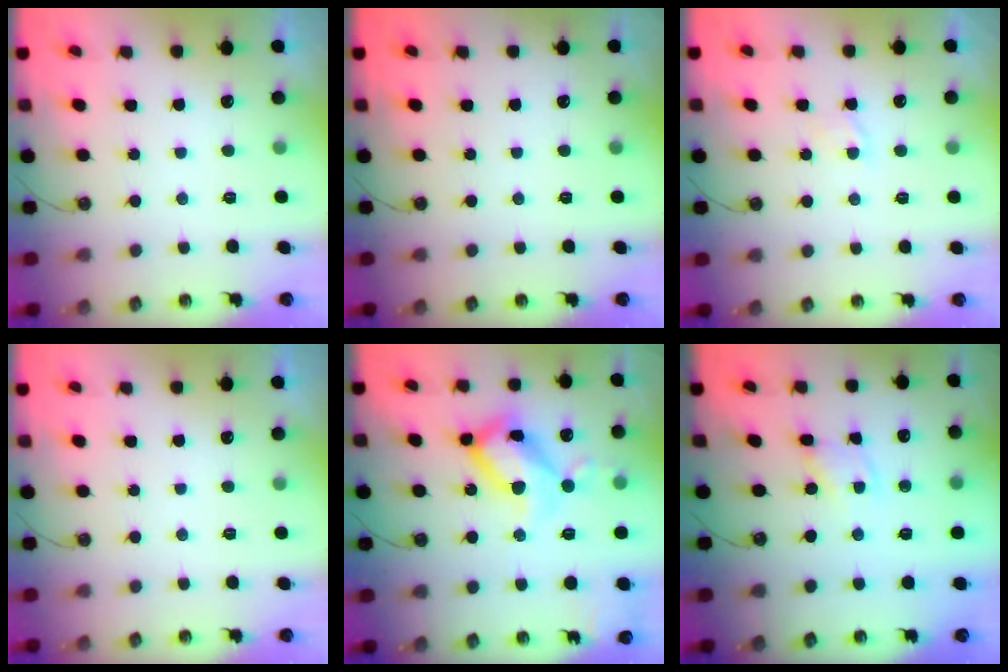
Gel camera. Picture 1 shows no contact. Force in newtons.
{"total": 0.0}
{"total": 3.3, "press": 3.3, "slide": 0.4}
{"total": 0.0}
{"total": 20.9, "press": 20.8, "slide": 2.2}
{"total": 2.7, "press": 2.7, "slide": 0.2}